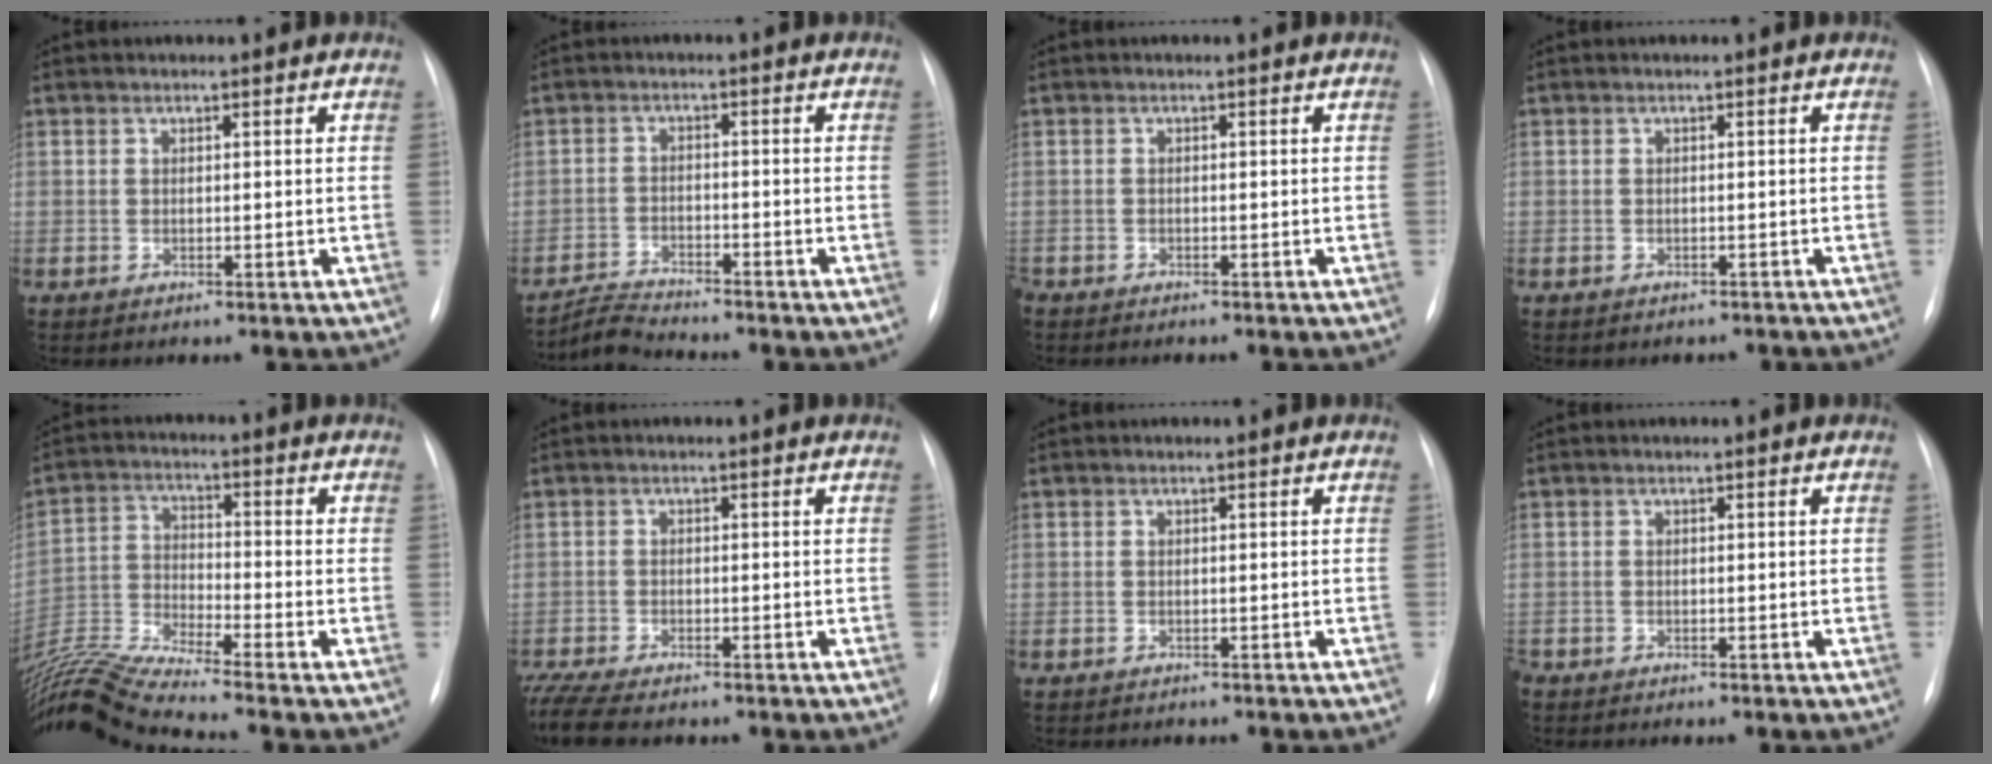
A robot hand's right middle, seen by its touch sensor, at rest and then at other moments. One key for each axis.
{"total": 4.0, "fx": -3.9, "fy": -0.7, "fz": -0.4, "tx": 0.001, "ty": -0.018, "tz": -0.073}
{"total": 2.1, "fx": -1.8, "fy": 0.7, "fz": 0.7, "tx": -0.012, "ty": -0.003, "tz": -0.025}
{"total": 2.3, "fx": -2.0, "fy": 1.0, "fz": 0.3, "tx": -0.007, "ty": 0.002, "tz": -0.023}
{"total": 12.4, "fx": -11.4, "fy": -2.3, "fz": 4.3, "tx": -0.091, "ty": -0.009, "tz": -0.217}
{"total": 9.0, "fx": -7.5, "fy": 2.2, "fz": 4.4, "tx": -0.092, "ty": -0.012, "tz": -0.126}
{"total": 3.5, "fx": -3.2, "fy": 1.0, "fz": 1.2, "tx": -0.017, "ty": -0.006, "tz": -0.033}
{"total": 2.3, "fx": -2.0, "fy": 0.8, "fz": 0.8, "tx": -0.012, "ty": -0.004, "tz": -0.027}